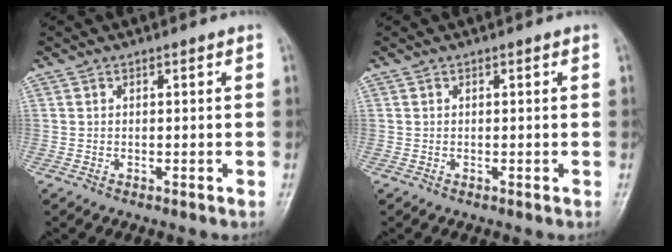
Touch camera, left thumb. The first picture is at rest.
{"total": 0.0}